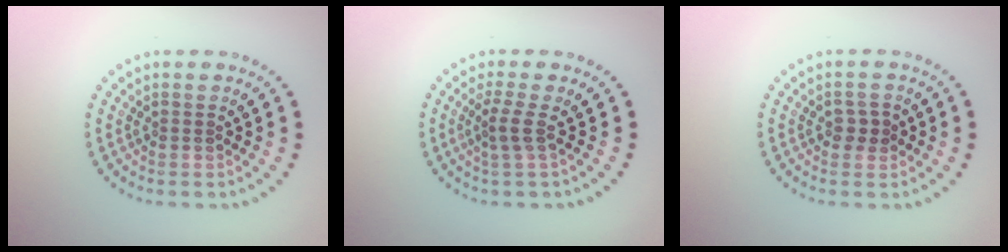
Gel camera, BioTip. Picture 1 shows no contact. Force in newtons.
{"total": 1.9, "press": 1.2, "slide": 1.5}
{"total": 1.5, "press": 1.4, "slide": 0.2}